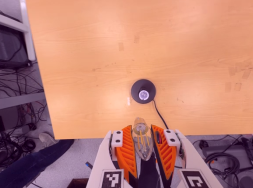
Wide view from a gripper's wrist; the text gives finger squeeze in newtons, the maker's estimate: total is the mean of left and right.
{"total": 15.4, "left": 16.3, "right": 14.5}